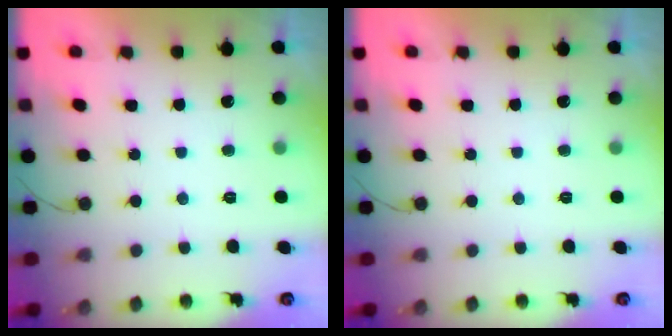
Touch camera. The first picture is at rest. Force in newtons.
{"total": 0.0}